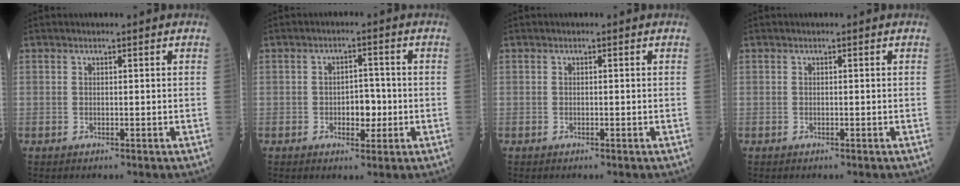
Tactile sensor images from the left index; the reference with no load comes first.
{"total": 3.6, "force": [-1.0, 2.0, 2.8], "torque": [-0.034, 0.003, -0.014]}
{"total": 0.0}
{"total": 0.0}